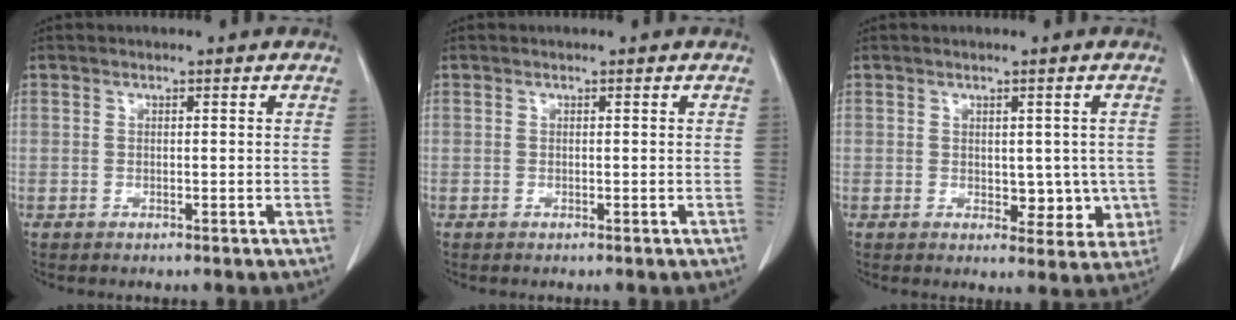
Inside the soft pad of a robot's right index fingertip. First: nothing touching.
{"total": 0.0}
{"total": 5.6, "force": [-0.3, 3.5, 4.4], "torque": [-0.033, -0.002, 0.006]}